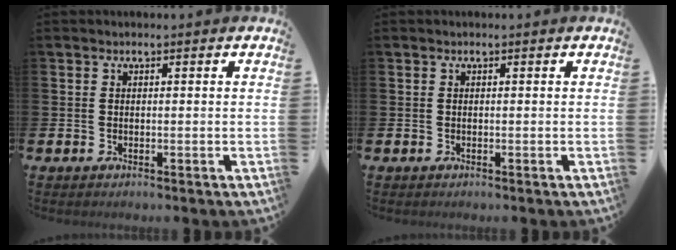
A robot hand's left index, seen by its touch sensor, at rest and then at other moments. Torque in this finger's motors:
{"motor_torque": [0.00, 0.00, 0.00, 0.00]}